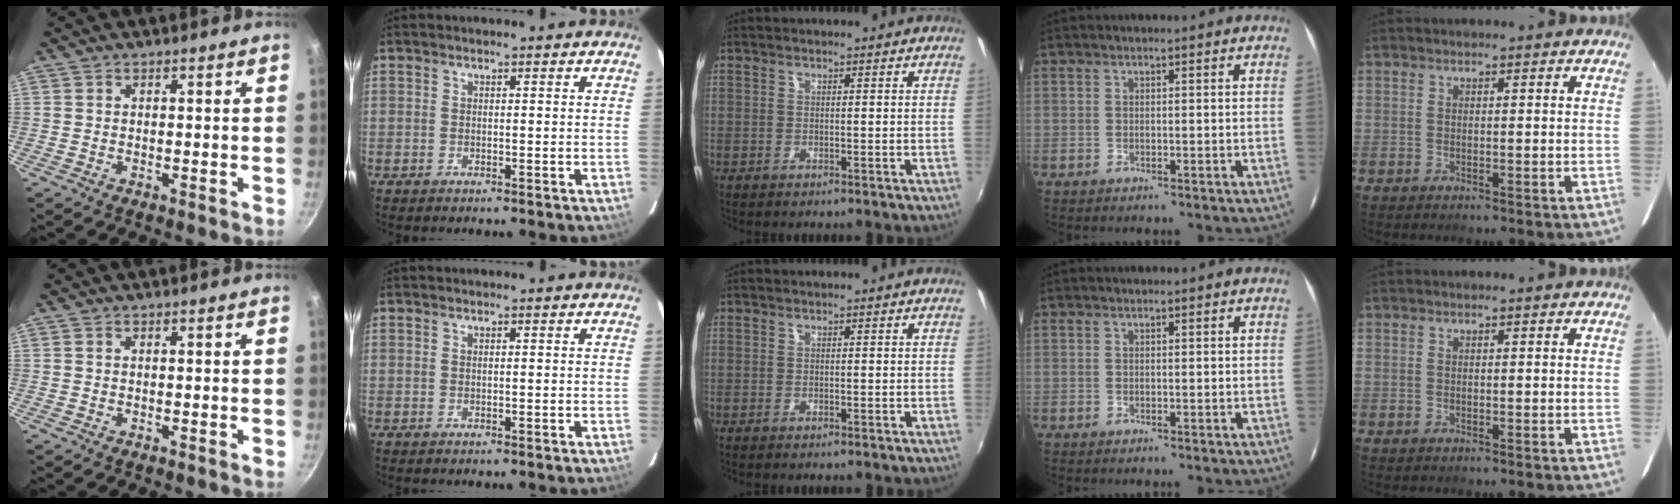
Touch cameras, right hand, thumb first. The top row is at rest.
{}